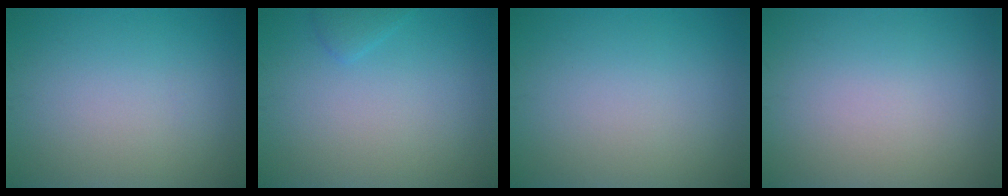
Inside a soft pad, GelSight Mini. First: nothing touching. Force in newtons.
{"total": 1.0, "press": 1.0, "slide": 0.1}
{"total": 0.0}
{"total": 0.0}